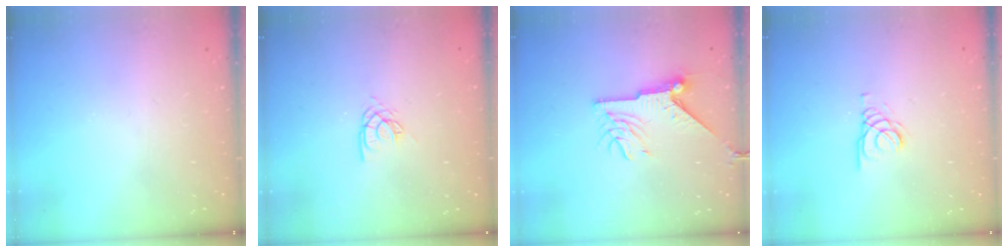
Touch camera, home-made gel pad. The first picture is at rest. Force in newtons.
{"total": 4.5, "press": 4.5, "slide": 0.3}
{"total": 9.2, "press": 9.2, "slide": 0.3}
{"total": 1.6, "press": 1.6, "slide": 0.2}